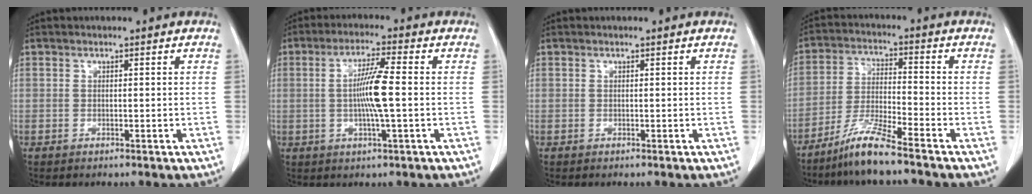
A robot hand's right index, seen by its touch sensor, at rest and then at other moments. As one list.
[{"total": 6.9, "force": [-0.3, -0.2, 6.9], "torque": [-0.130, -0.003, -0.009]}, {"total": 0.0}, {"total": 7.9, "force": [-6.3, -0.4, 4.8], "torque": [-0.100, -0.027, -0.126]}]